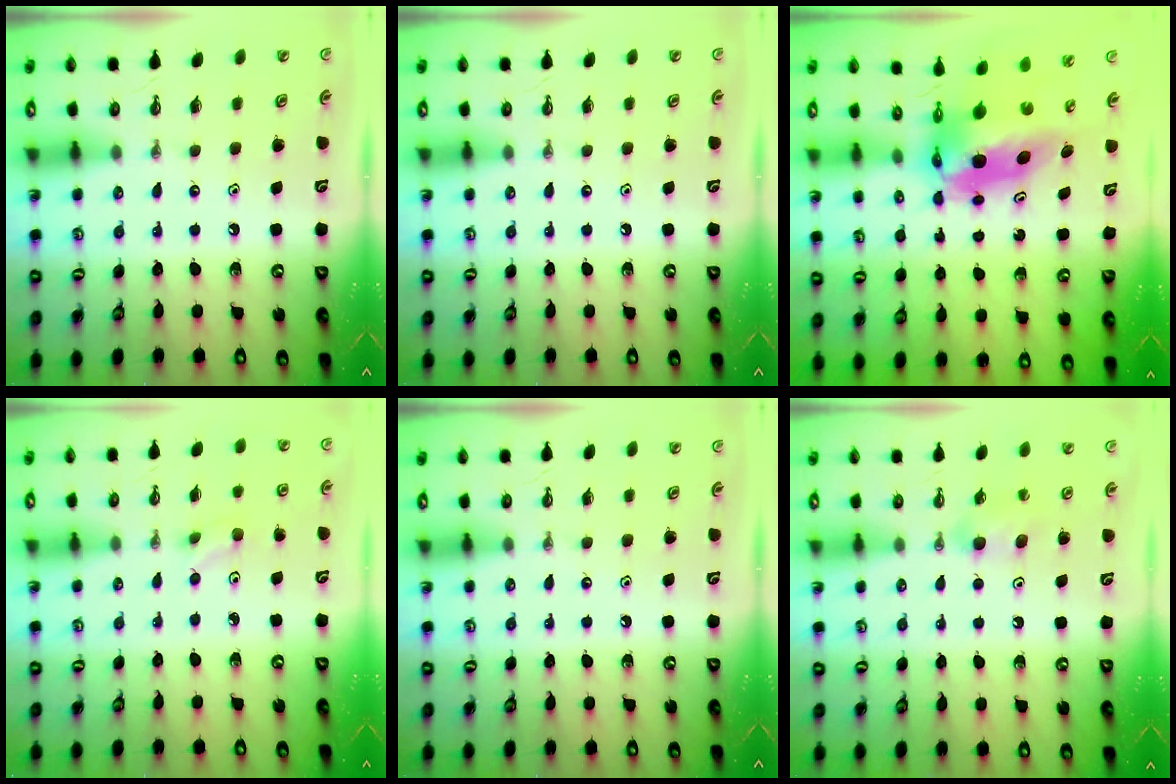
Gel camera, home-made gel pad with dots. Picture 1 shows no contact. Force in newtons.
{"total": 0.0}
{"total": 7.5, "press": 7.5, "slide": 0.6}
{"total": 2.5, "press": 2.4, "slide": 0.7}
{"total": 0.0}
{"total": 4.2, "press": 3.9, "slide": 1.5}